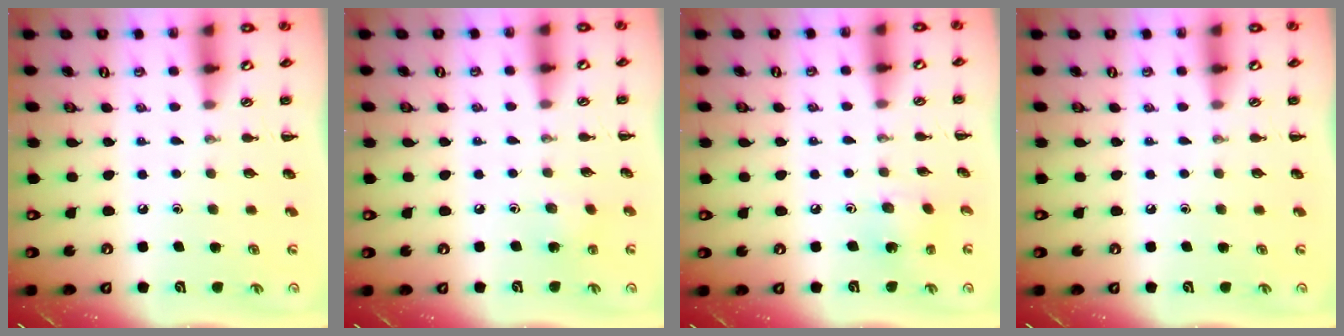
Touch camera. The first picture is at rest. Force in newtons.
{"total": 4.9, "press": 4.8, "slide": 1.1}
{"total": 2.1, "press": 2.0, "slide": 0.5}
{"total": 0.0}